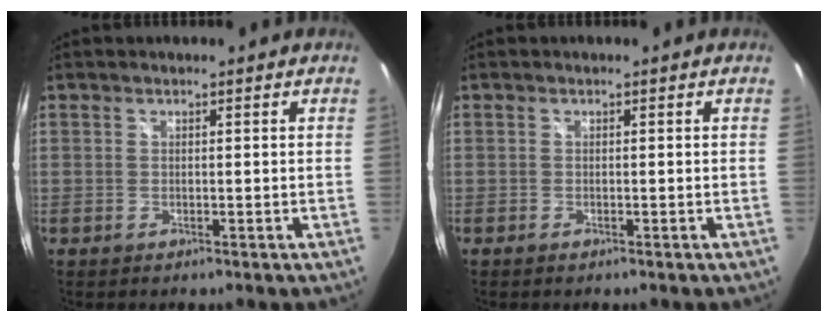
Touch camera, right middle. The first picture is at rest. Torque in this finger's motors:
{"motor_torque": [-0.86, 0.01, -0.04, 0.00]}